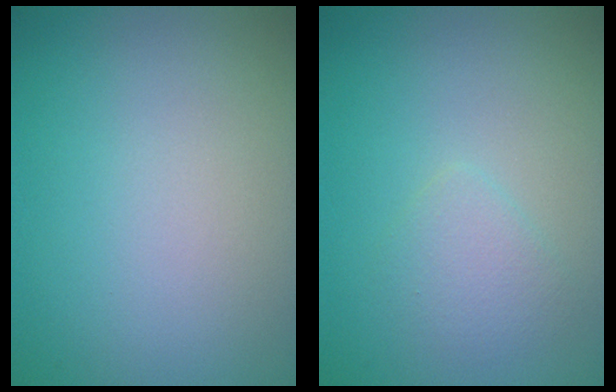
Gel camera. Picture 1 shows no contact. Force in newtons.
{"total": 1.7, "press": 1.7, "slide": 0.1}